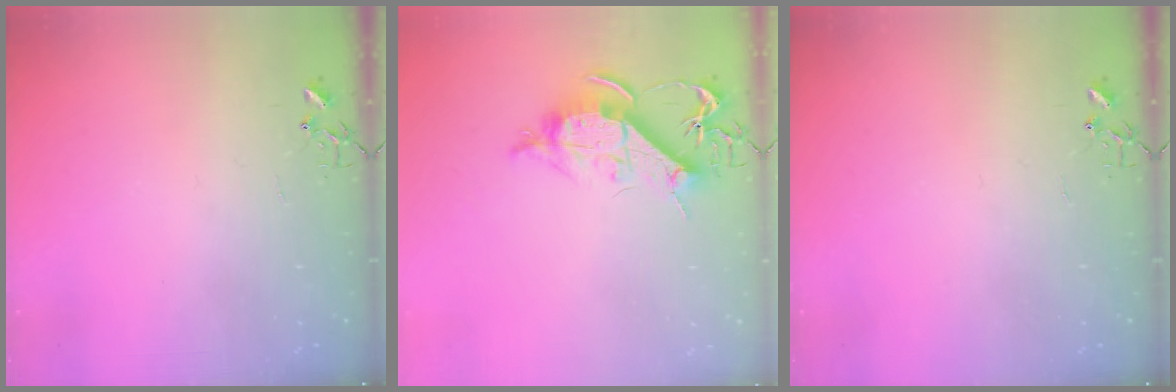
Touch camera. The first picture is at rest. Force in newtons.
{"total": 10.6, "press": 10.5, "slide": 1.2}
{"total": 0.0}